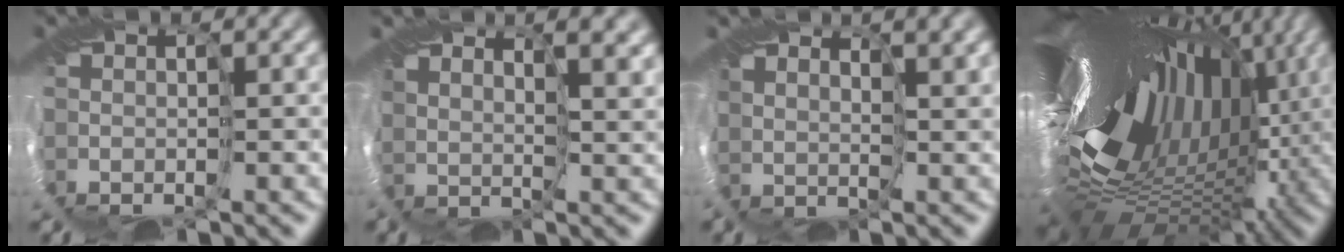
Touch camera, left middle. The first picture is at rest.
{"total": 4.8, "force": [4.2, 1.4, 1.8], "torque": [-0.039, 0.005, 0.081]}
{"total": 3.4, "force": [3.2, 0.8, 0.7], "torque": [-0.016, 0.007, 0.063]}
{"total": 18.5, "force": [4.1, 9.6, 15.3], "torque": [-0.277, -0.008, 0.061]}